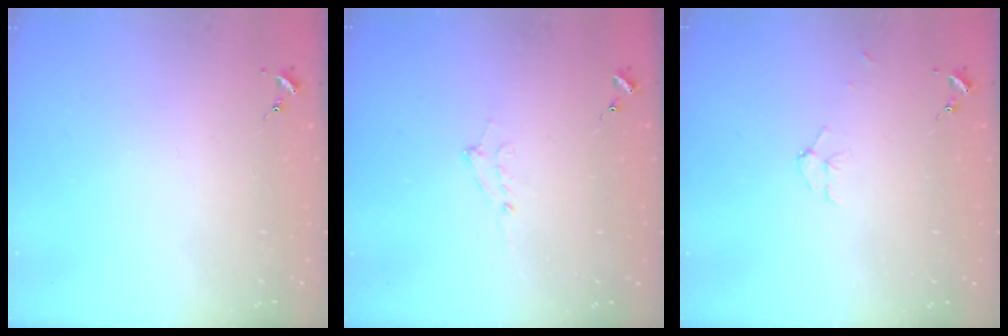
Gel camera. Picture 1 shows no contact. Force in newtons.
{"total": 5.2, "press": 5.2, "slide": 0.3}
{"total": 5.5, "press": 5.5, "slide": 0.6}